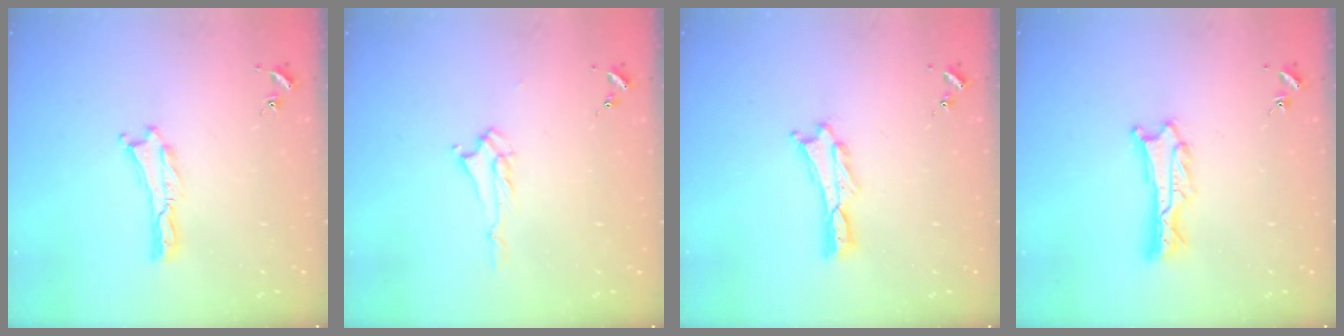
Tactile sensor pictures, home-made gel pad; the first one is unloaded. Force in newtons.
{"total": 1.3, "press": 1.3, "slide": 0.2}
{"total": 0.6, "press": 0.6, "slide": 0.2}
{"total": 1.5, "press": 1.5, "slide": 0.2}